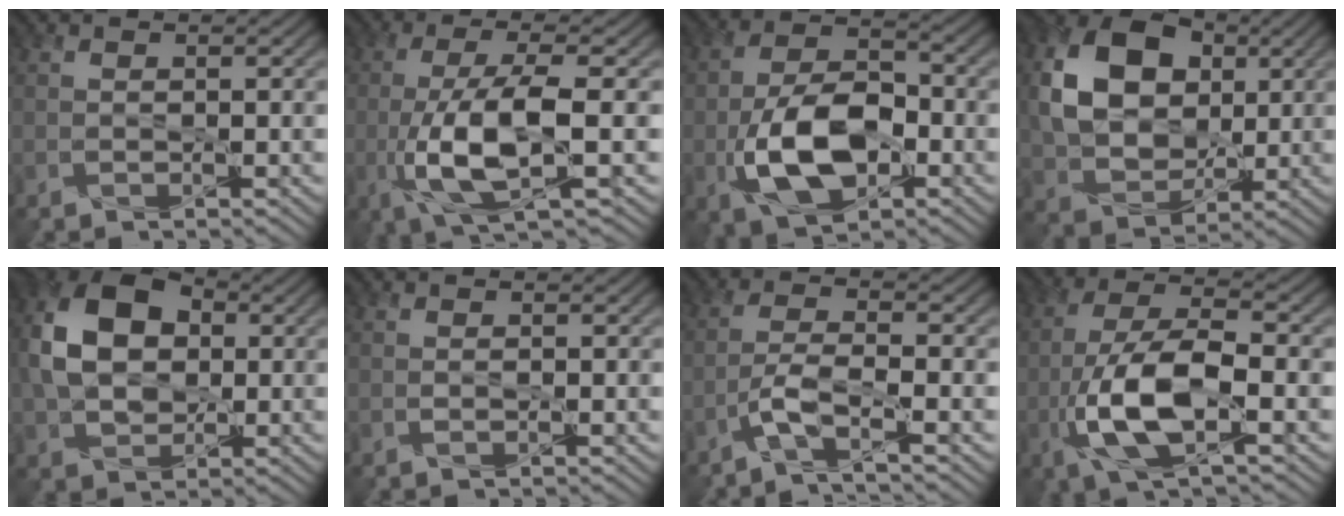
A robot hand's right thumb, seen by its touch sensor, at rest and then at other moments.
{"total": 9.5, "force": [-2.1, 2.6, 8.9], "torque": [-0.171, 0.004, -0.045]}
{"total": 10.8, "force": [-3.3, 6.1, 8.2], "torque": [-0.170, -0.002, -0.066]}
{"total": 12.0, "force": [2.4, 8.9, 7.7], "torque": [-0.170, 0.008, 0.043]}
{"total": 11.8, "force": [1.2, 8.3, 8.4], "torque": [-0.191, 0.017, 0.013]}
{"total": 0.6, "force": [-0.1, 0.3, 0.6], "torque": [-0.012, -0.002, -0.001]}
{"total": 4.0, "force": [-2.5, 0.5, 3.0], "torque": [-0.066, 0.006, -0.066]}
{"total": 10.9, "force": [-3.2, 4.1, 9.5], "torque": [-0.206, 0.000, -0.067]}